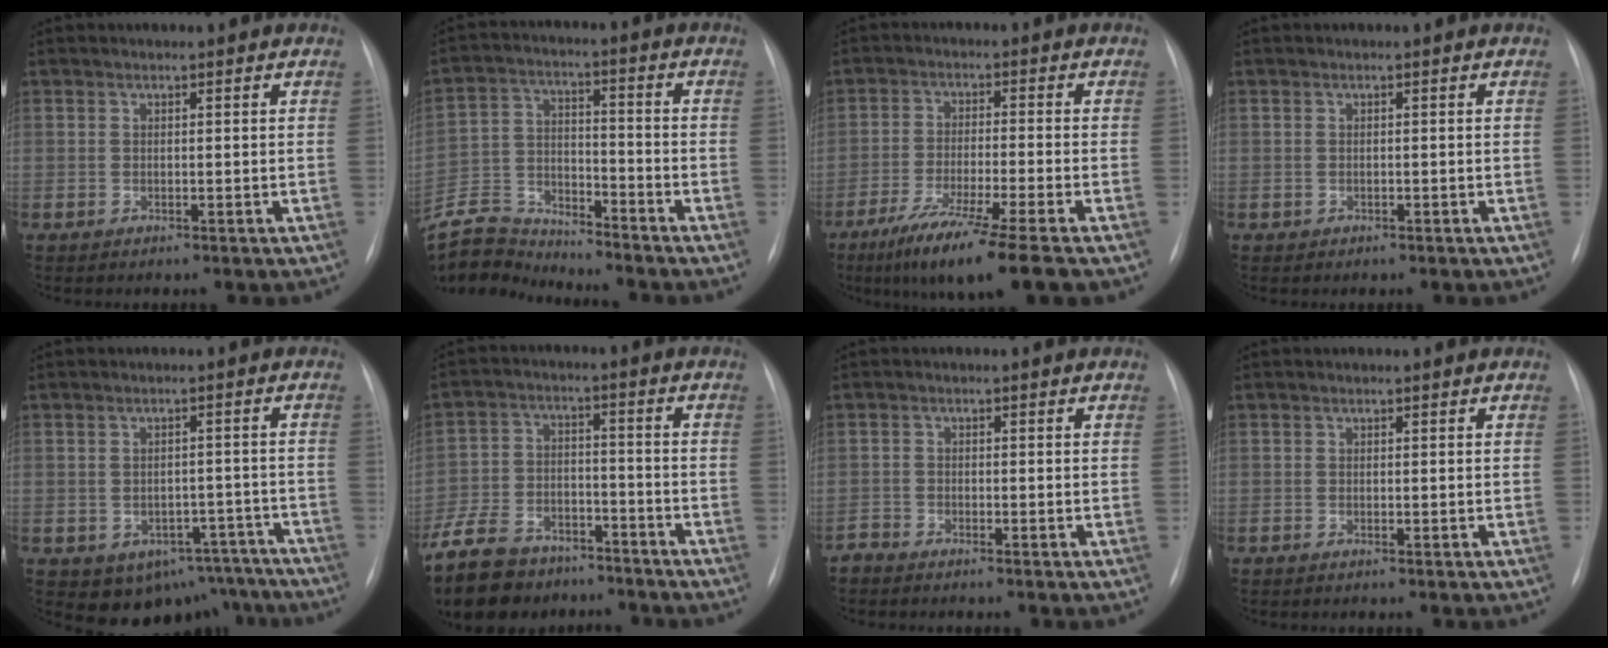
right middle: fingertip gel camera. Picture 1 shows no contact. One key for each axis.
{"total": 9.4, "fx": -9.4, "fy": 0.5, "fz": -1.0, "tx": 0.014, "ty": 0.019, "tz": -0.182}
{"total": 11.4, "fx": -7.7, "fy": -0.5, "fz": 8.4, "tx": -0.147, "ty": -0.036, "tz": -0.130}
{"total": 0.6, "fx": -0.2, "fy": 0.5, "fz": 0.1, "tx": -0.003, "ty": 0.002, "tz": -0.001}
{"total": 10.5, "fx": -7.5, "fy": 6.9, "fz": 2.6, "tx": -0.015, "ty": 0.030, "tz": -0.085}
{"total": 17.9, "fx": -13.7, "fy": 9.2, "fz": 7.1, "tx": -0.180, "ty": -0.001, "tz": -0.224}
{"total": 1.7, "fx": -1.6, "fy": 0.2, "fz": -0.2, "tx": 0.003, "ty": -0.004, "tz": -0.033}
{"total": 0.0}